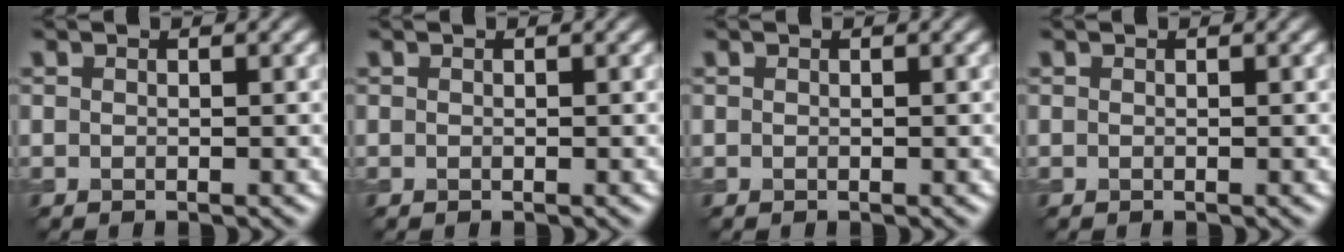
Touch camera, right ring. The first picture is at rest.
{"total": 0.0}
{"total": 0.0}
{"total": 0.0}